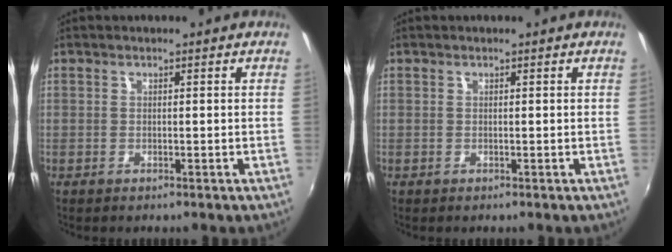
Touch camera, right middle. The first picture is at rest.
{"total": 0.0}